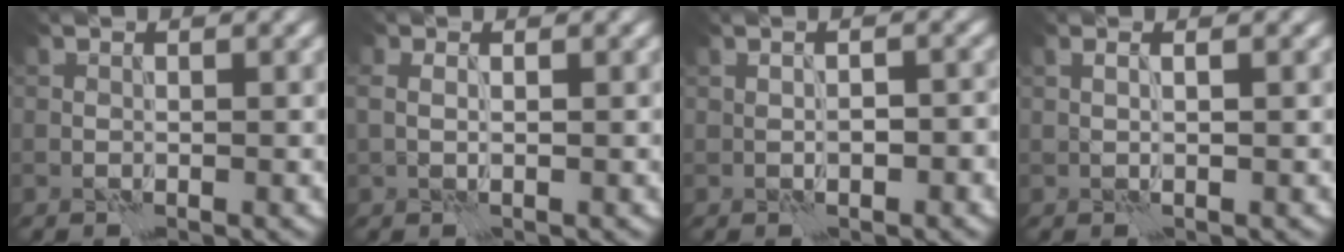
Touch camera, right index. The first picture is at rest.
{"total": 1.5, "force": [0.3, 0.7, 1.3], "torque": [-0.029, 0.003, 0.006]}
{"total": 2.8, "force": [-0.1, 1.5, 2.4], "torque": [-0.016, 0.007, -0.002]}
{"total": 1.2, "force": [0.5, 0.3, 1.1], "torque": [-0.016, -0.006, 0.003]}